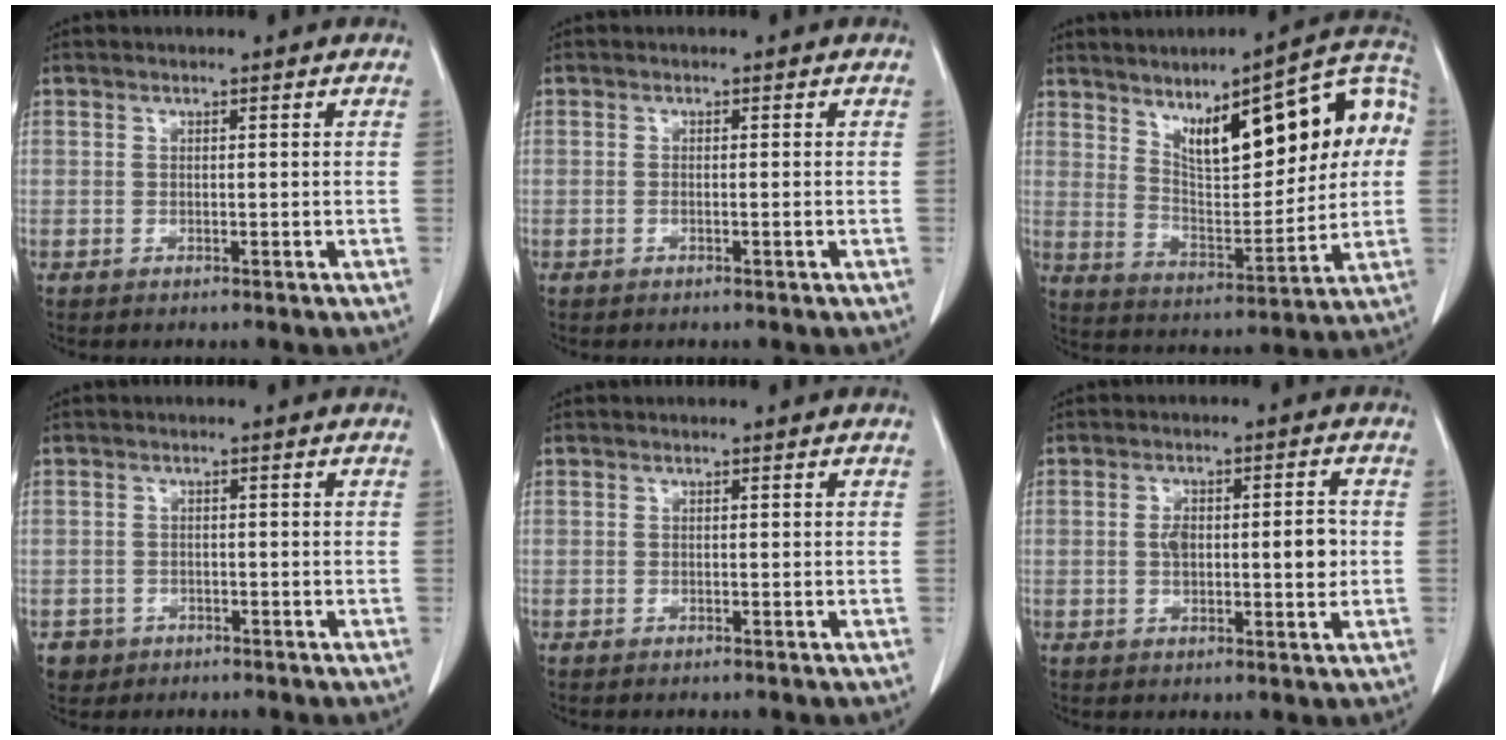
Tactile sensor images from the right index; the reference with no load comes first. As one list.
[{"total": 0.5, "force": [-0.2, 0.0, 0.5], "torque": [-0.011, -0.001, -0.001]}, {"total": 19.9, "force": [6.2, 5.9, 17.9], "torque": [-0.262, 0.033, 0.099]}, {"total": 2.6, "force": [-1.1, 2.3, -0.2], "torque": [0.005, 0.010, -0.017]}, {"total": 0.0}, {"total": 7.0, "force": [0.1, 2.6, 6.5], "torque": [-0.104, 0.007, 0.004]}]